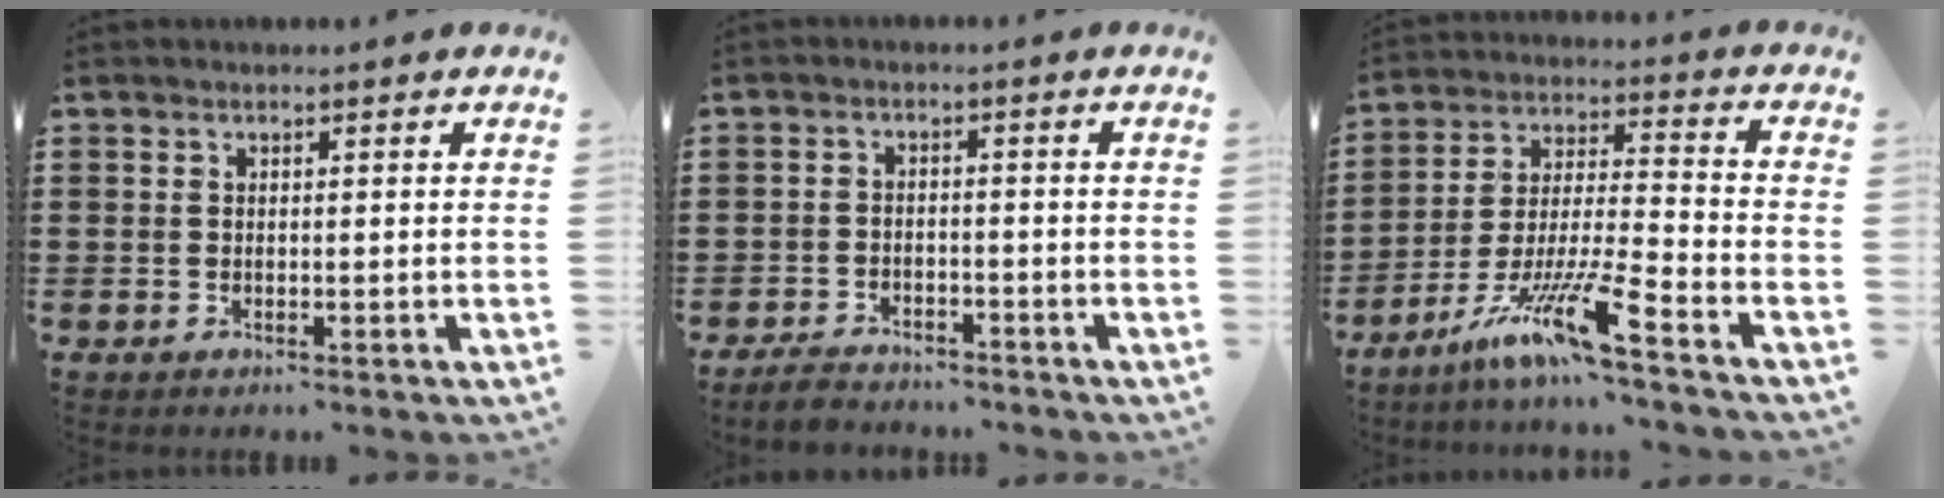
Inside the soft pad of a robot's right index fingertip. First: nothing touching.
{"total": 1.4, "force": [-1.4, 0.2, 0.0], "torque": [-0.004, 0.002, -0.030]}
{"total": 12.3, "force": [-9.1, 0.3, 8.2], "torque": [-0.161, 0.000, -0.177]}